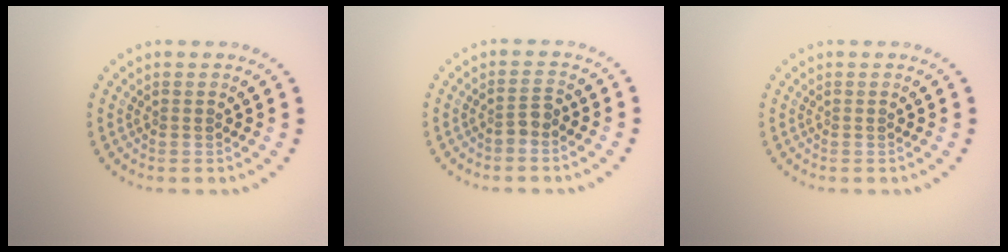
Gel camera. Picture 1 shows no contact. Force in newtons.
{"total": 1.3, "press": 1.0, "slide": 0.8}
{"total": 0.0}